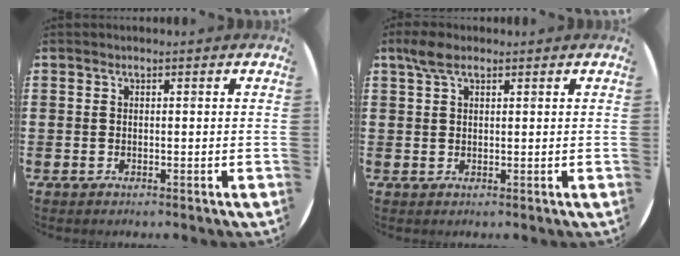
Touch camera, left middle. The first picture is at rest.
{"total": 2.7, "force": [1.8, 1.3, 1.7], "torque": [-0.030, 0.004, 0.030]}